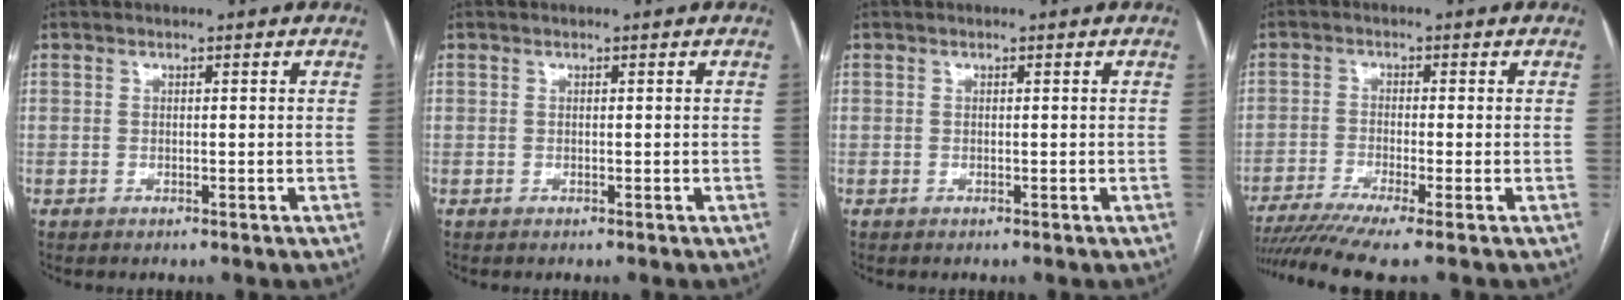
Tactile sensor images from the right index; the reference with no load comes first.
{"total": 0.0}
{"total": 0.0}
{"total": 9.7, "force": [-7.6, -0.9, 5.9], "torque": [-0.095, -0.015, -0.124]}